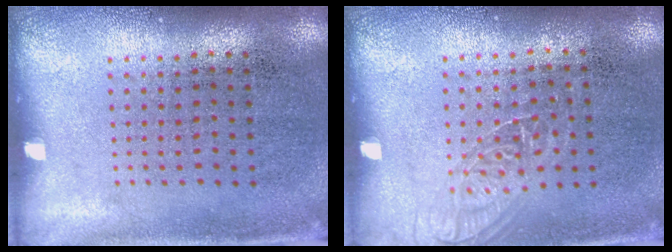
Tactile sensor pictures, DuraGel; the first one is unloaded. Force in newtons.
{"total": 1.1, "press": 1.0, "slide": 0.5}